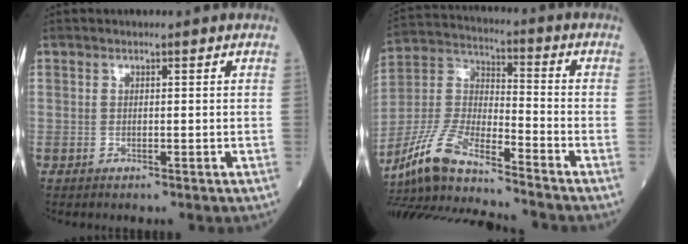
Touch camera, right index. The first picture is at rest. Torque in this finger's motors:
{"motor_torque": [0.12, -0.16, 0.41, 0.19]}